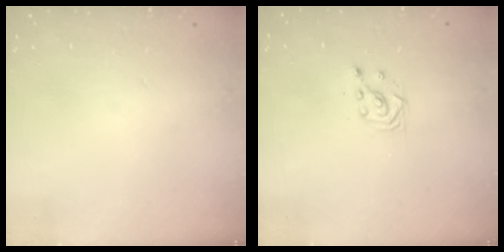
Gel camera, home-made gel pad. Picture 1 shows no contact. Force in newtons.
{"total": 3.4, "press": 3.3, "slide": 0.3}